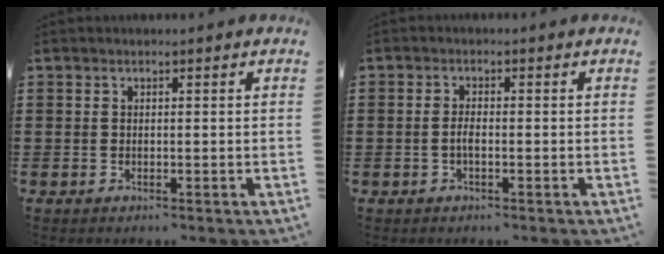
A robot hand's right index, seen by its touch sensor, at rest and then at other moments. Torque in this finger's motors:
{"motor_torque": [2.14, 0.00, 0.00, 0.00]}